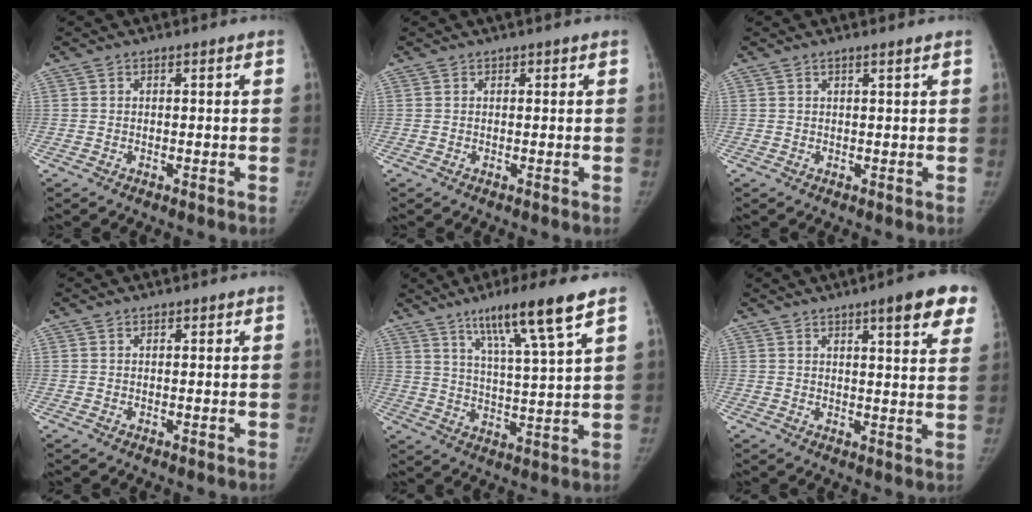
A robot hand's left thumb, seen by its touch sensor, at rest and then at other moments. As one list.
[{"total": 0.8, "force": [0.5, 0.3, 0.5], "torque": [-0.003, 0.005, 0.008]}, {"total": 1.4, "force": [1.0, -0.1, 1.0], "torque": [-0.019, -0.001, 0.019]}, {"total": 0.6, "force": [0.4, 0.3, 0.4], "torque": [-0.004, -0.001, 0.005]}, {"total": 13.1, "force": [8.0, 0.5, 10.3], "torque": [-0.173, -0.038, 0.136]}, {"total": 11.8, "force": [7.1, 2.3, 9.2], "torque": [-0.090, -0.028, 0.082]}]